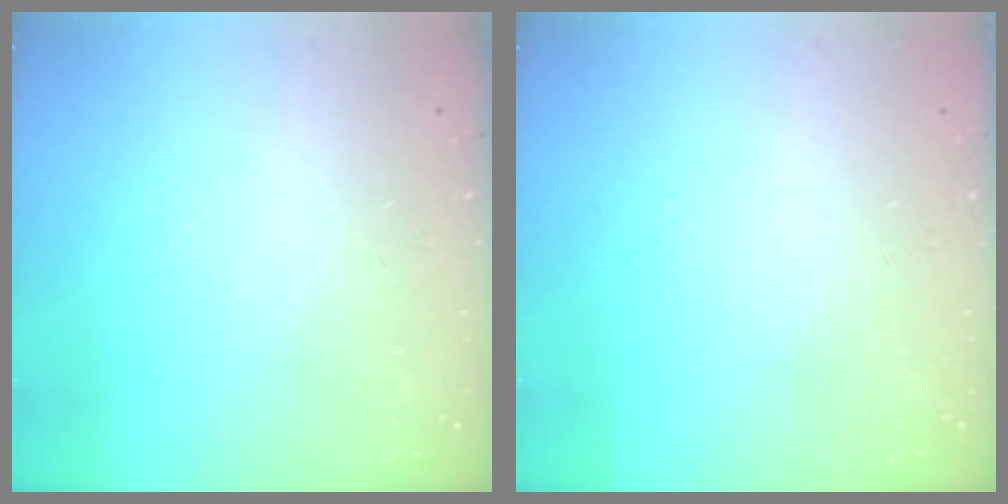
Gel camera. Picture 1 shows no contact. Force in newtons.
{"total": 0.0}